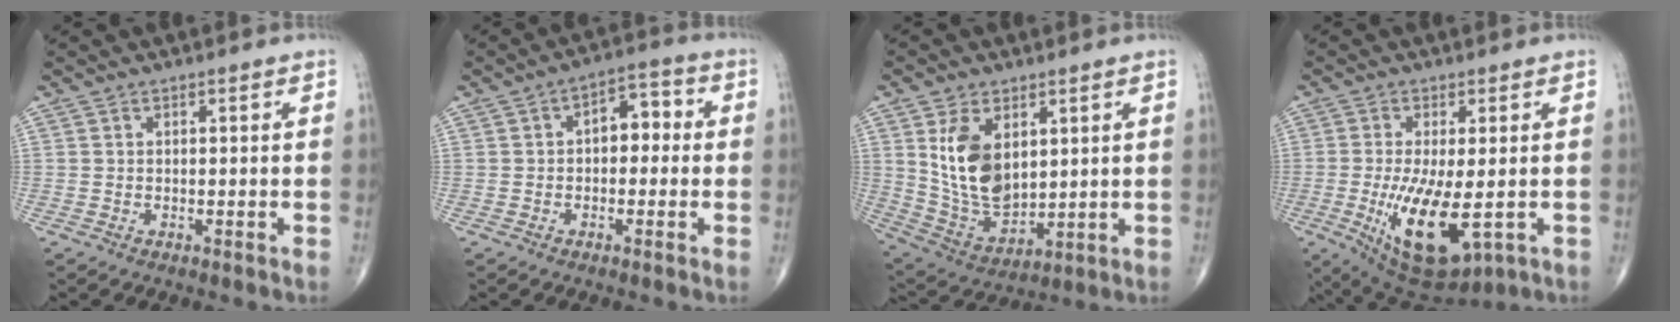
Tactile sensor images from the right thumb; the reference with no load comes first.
{"total": 6.3, "force": [0.2, 3.9, 4.9], "torque": [-0.040, 0.023, -0.009]}
{"total": 13.1, "force": [3.6, 7.8, 9.9], "torque": [-0.161, -0.025, 0.088]}
{"total": 13.9, "force": [-2.9, 5.3, 12.5], "torque": [-0.224, -0.024, -0.028]}